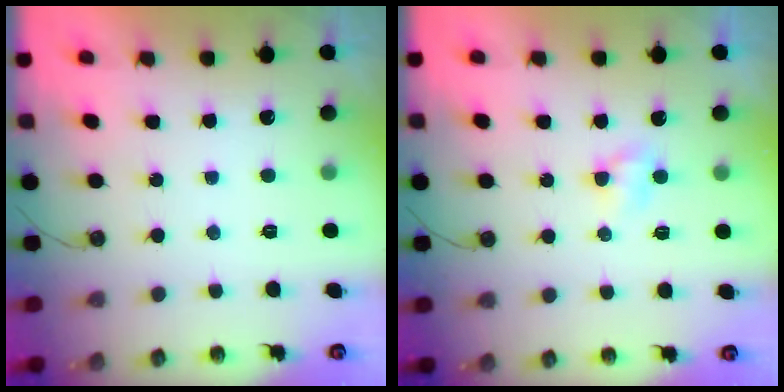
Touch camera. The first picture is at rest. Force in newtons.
{"total": 2.4, "press": 2.4, "slide": 0.3}